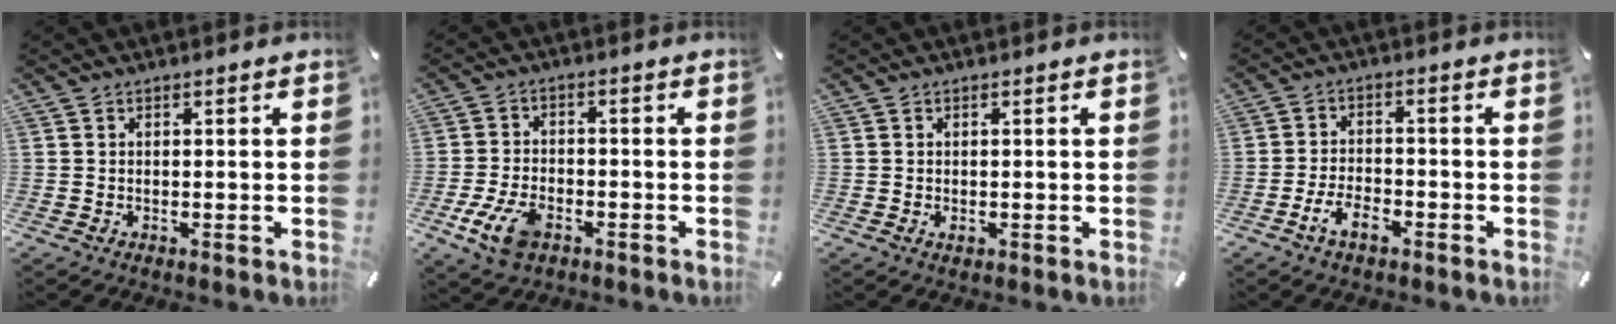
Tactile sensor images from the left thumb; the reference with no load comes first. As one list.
[{"total": 8.8, "force": [-4.1, 5.2, 5.7], "torque": [-0.131, 0.008, -0.075]}, {"total": 0.6, "force": [-0.2, 0.3, 0.5], "torque": [-0.009, -0.001, -0.003]}, {"total": 6.5, "force": [-3.9, 3.2, 4.1], "torque": [-0.080, 0.018, -0.073]}]